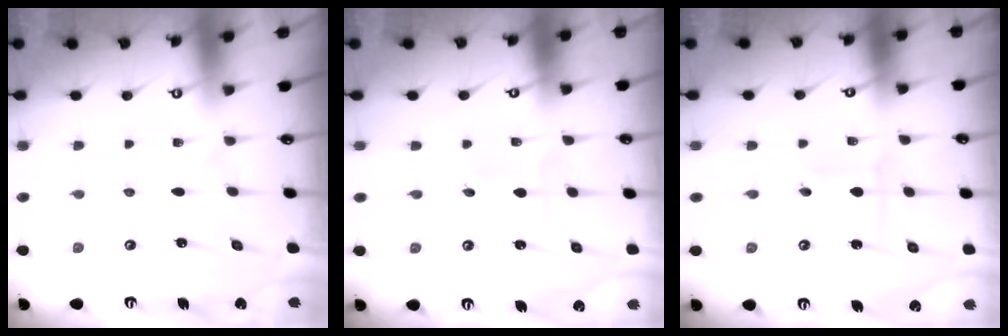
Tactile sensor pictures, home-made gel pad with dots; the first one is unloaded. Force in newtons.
{"total": 2.2, "press": 2.2, "slide": 0.3}
{"total": 2.7, "press": 2.7, "slide": 0.3}